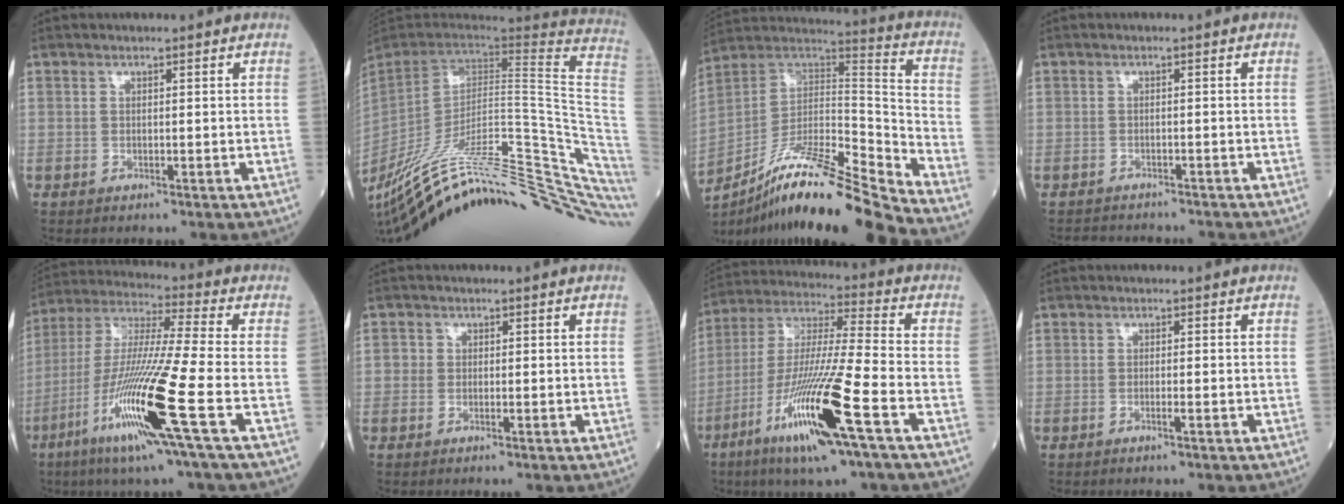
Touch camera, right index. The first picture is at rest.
{"total": 40.0, "force": [-30.5, 5.9, 25.2], "torque": [-0.302, -0.046, -0.428]}
{"total": 21.5, "force": [-17.1, -0.2, 13.1], "torque": [-0.240, 0.006, -0.308]}
{"total": 5.5, "force": [-5.3, 1.0, 1.1], "torque": [-0.011, -0.006, -0.073]}
{"total": 17.9, "force": [-7.2, -1.0, 16.3], "torque": [-0.345, -0.032, -0.143]}
{"total": 1.2, "force": [-0.1, 1.1, 0.5], "torque": [-0.003, 0.002, -0.004]}
{"total": 18.1, "force": [-8.3, 0.3, 16.1], "torque": [-0.341, -0.031, -0.156]}
{"total": 0.8, "force": [-0.4, -0.1, 0.7], "torque": [-0.015, 0.001, -0.007]}